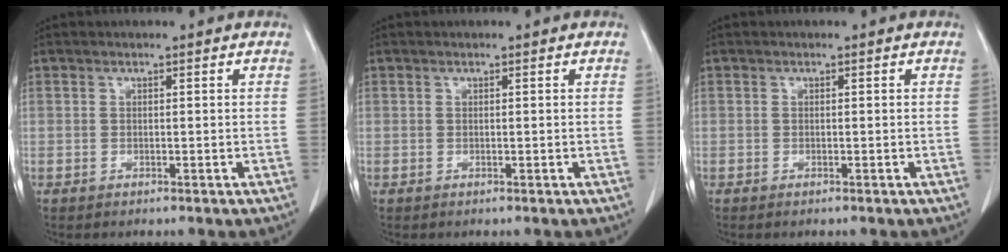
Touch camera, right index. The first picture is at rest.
{"total": 0.0}
{"total": 0.6, "force": [-0.3, 0.3, 0.5], "torque": [-0.017, -0.002, -0.003]}